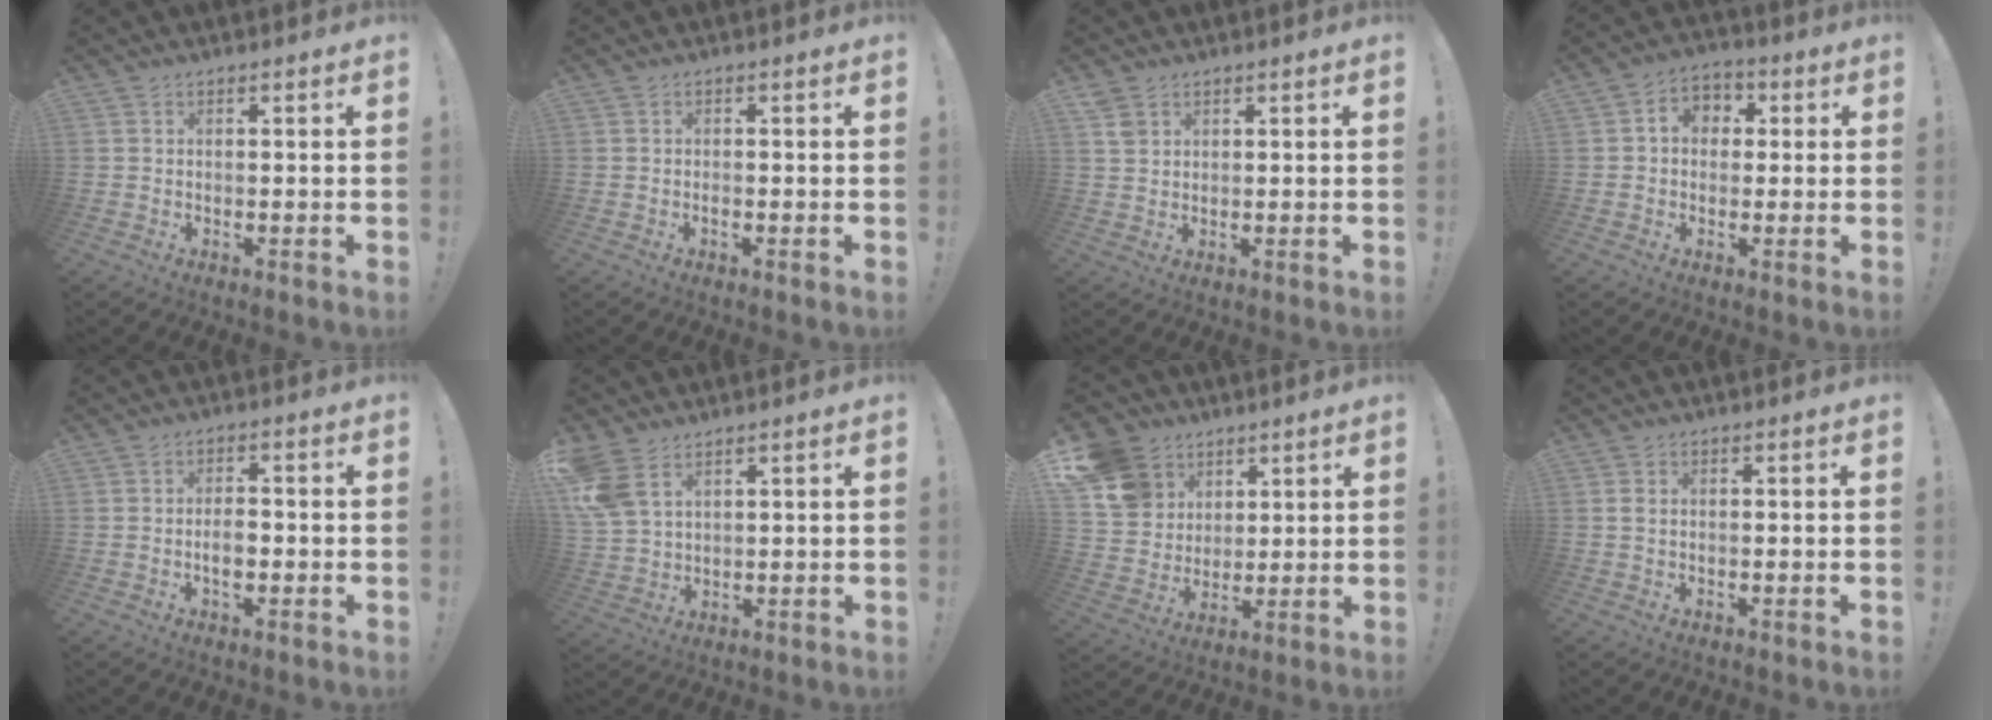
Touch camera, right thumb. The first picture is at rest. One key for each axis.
{"total": 0.7, "fx": -0.6, "fy": 0.1, "fz": 0.3, "tx": -0.007, "ty": -0.003, "tz": -0.011}
{"total": 2.7, "fx": 1.7, "fy": 1.9, "fz": 1.0, "tx": -0.013, "ty": -0.004, "tz": 0.031}
{"total": 6.3, "fx": 0.5, "fy": 5.5, "fz": 3.0, "tx": -0.037, "ty": 0.006, "tz": 0.011}
{"total": 4.5, "fx": -1.3, "fy": 2.4, "fz": 3.6, "tx": -0.051, "ty": 0.002, "tz": -0.028}
{"total": 8.5, "fx": 4.7, "fy": 5.2, "fz": 4.8, "tx": -0.102, "ty": -0.014, "tz": 0.096}
{"total": 14.3, "fx": 6.9, "fy": 11.6, "fz": 4.9, "tx": -0.084, "ty": -0.030, "tz": 0.146}
{"total": 1.0, "fx": 0.1, "fy": 0.7, "fz": 0.7, "tx": -0.015, "ty": 0.005, "tz": 0.001}